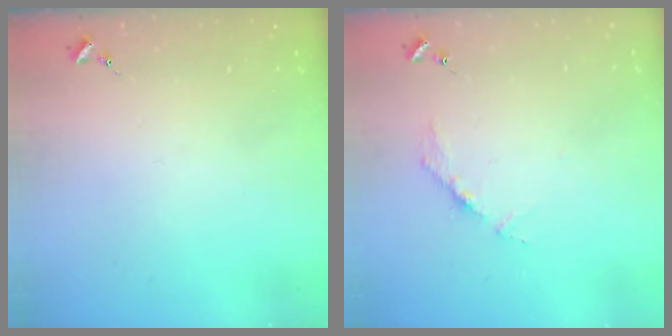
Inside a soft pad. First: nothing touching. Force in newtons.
{"total": 3.8, "press": 3.8, "slide": 0.4}